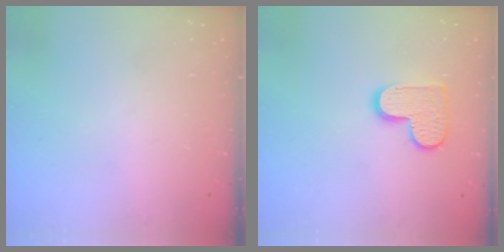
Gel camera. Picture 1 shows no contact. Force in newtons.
{"total": 10.5, "press": 10.5, "slide": 0.5}